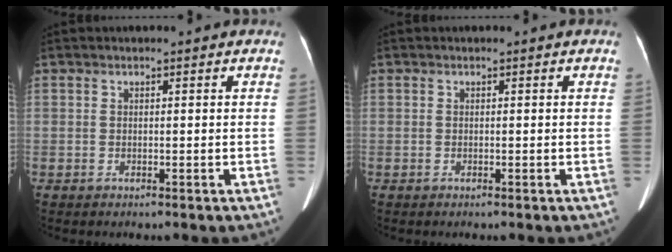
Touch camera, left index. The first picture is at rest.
{"total": 0.0}